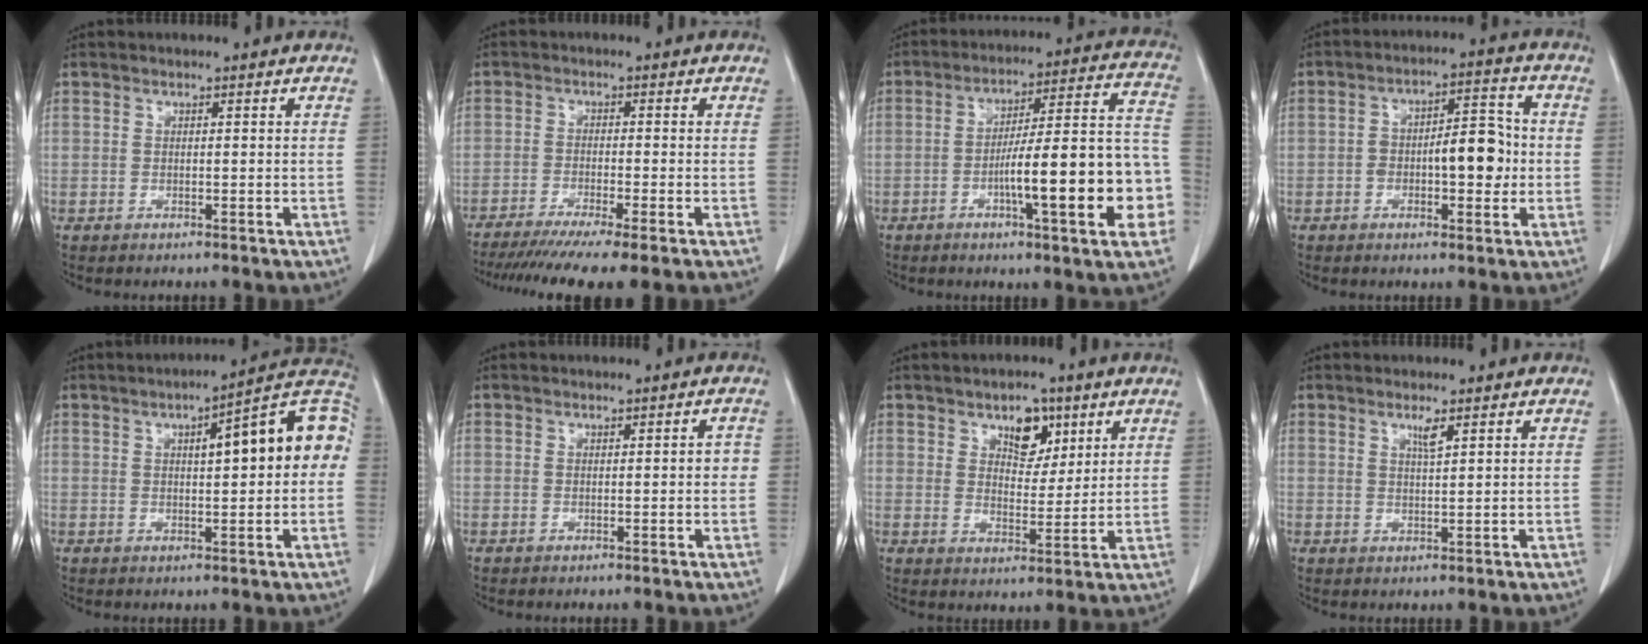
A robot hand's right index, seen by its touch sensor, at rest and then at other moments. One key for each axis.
{"total": 11.3, "fx": -9.0, "fy": -0.5, "fz": 6.8, "tx": -0.095, "ty": -0.029, "tz": -0.140}
{"total": 19.0, "fx": -5.3, "fy": 2.4, "fz": 18.1, "tx": -0.195, "ty": 0.032, "tz": -0.068}
{"total": 8.3, "fx": -1.2, "fy": 3.3, "fz": 7.5, "tx": -0.113, "ty": 0.025, "tz": -0.016}
{"total": 12.8, "fx": 2.0, "fy": 2.6, "fz": 12.4, "tx": -0.163, "ty": 0.042, "tz": 0.021}
{"total": 1.2, "fx": 0.0, "fy": 0.4, "fz": 1.1, "tx": -0.010, "ty": 0.002, "tz": 0.000}
{"total": 6.0, "fx": 3.4, "fy": 3.4, "fz": 3.7, "tx": -0.052, "ty": 0.004, "tz": 0.055}
{"total": 1.9, "fx": 1.2, "fy": -0.1, "fz": 1.5, "tx": -0.032, "ty": -0.004, "tz": 0.023}